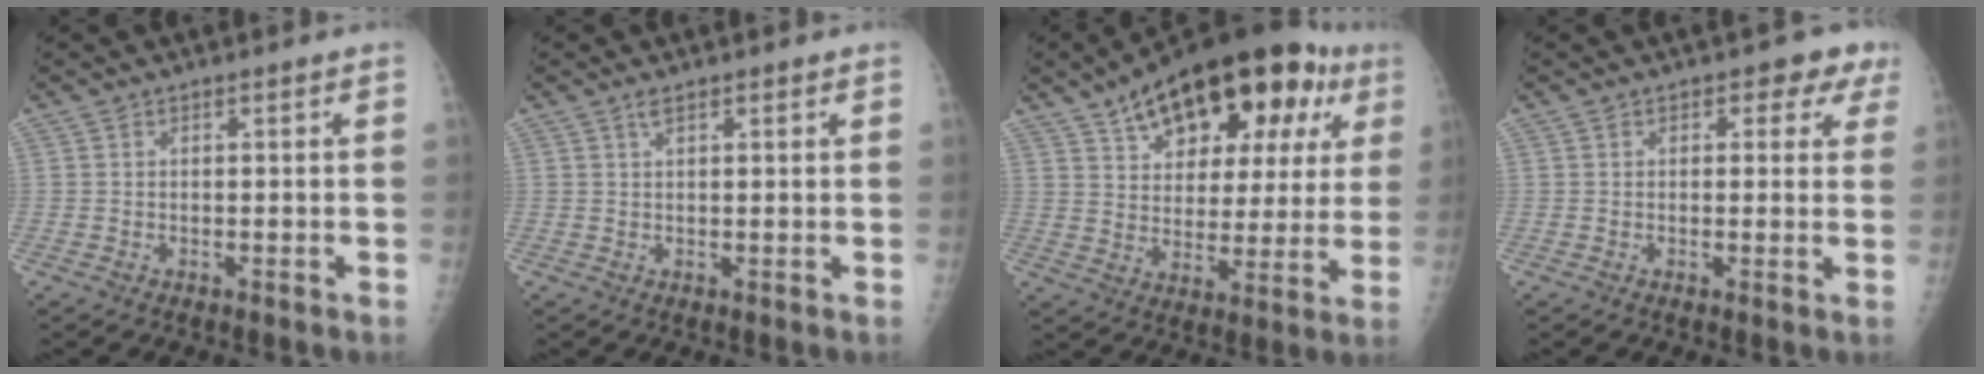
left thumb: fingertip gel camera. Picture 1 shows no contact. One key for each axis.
{"total": 1.4, "fx": 1.0, "fy": 0.5, "fz": 0.9, "tx": -0.014, "ty": -0.001, "tz": 0.018}
{"total": 23.9, "fx": 12.2, "fy": 12.4, "fz": 16.4, "tx": -0.206, "ty": 0.004, "tz": 0.179}
{"total": 4.5, "fx": 2.2, "fy": 2.8, "fz": 2.7, "tx": 0.008, "ty": -0.004, "tz": 0.016}